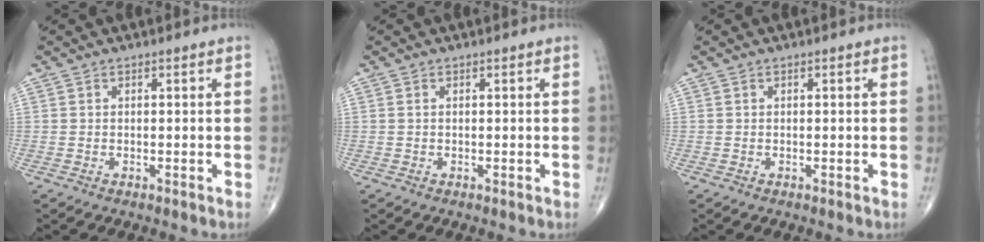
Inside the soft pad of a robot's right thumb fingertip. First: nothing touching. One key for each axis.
{"total": 0.0}
{"total": 0.0}